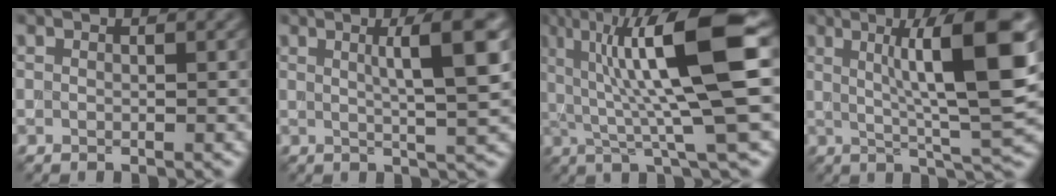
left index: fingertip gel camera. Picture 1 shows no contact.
{"total": 5.8, "force": [1.5, 0.9, 5.5], "torque": [-0.067, 0.007, 0.021]}
{"total": 12.1, "force": [2.4, 2.2, 11.6], "torque": [-0.178, 0.008, 0.043]}
{"total": 10.3, "force": [2.3, 1.5, 9.9], "torque": [-0.125, 0.000, 0.039]}